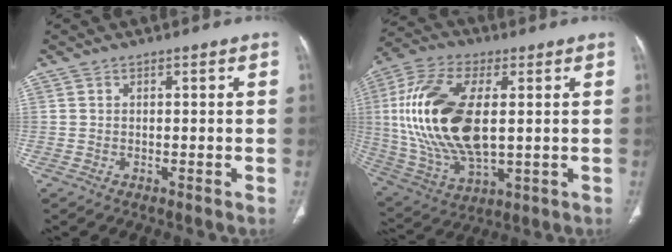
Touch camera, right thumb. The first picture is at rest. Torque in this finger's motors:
{"motor_torque": [0.65, 4.36, 2.25, 0.52, 0.69]}